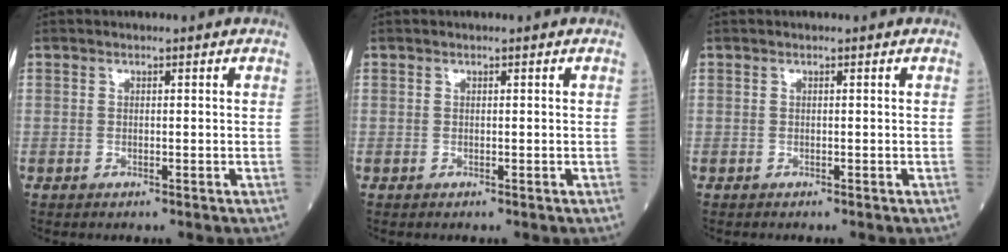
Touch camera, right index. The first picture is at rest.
{"total": 0.0}
{"total": 0.0}